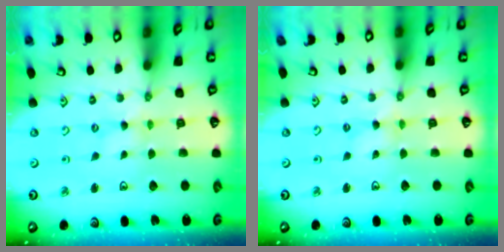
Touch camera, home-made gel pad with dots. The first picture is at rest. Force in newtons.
{"total": 1.2, "press": 1.2, "slide": 0.1}